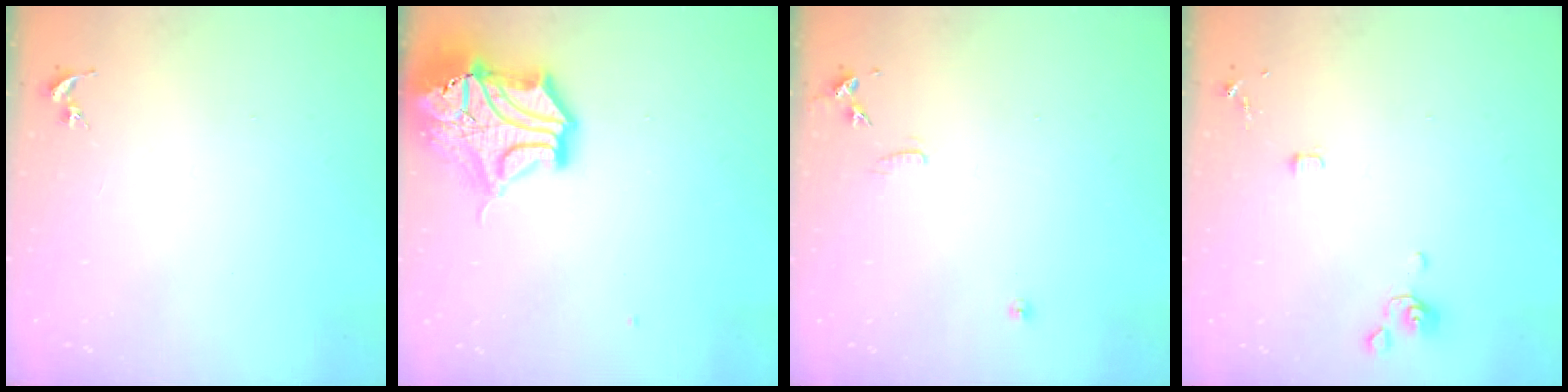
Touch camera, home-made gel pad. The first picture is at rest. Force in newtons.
{"total": 18.3, "press": 18.2, "slide": 2.4}
{"total": 7.5, "press": 7.5, "slide": 0.6}
{"total": 4.0, "press": 4.0, "slide": 0.8}